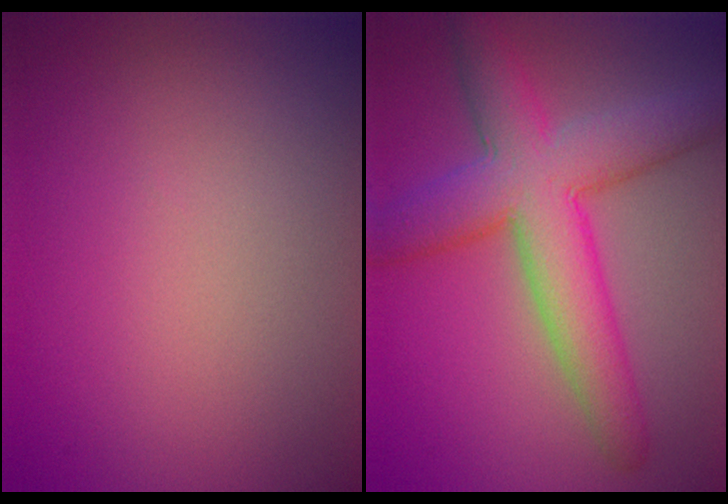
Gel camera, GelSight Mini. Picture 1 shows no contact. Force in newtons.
{"total": 8.4, "press": 8.4, "slide": 0.2}